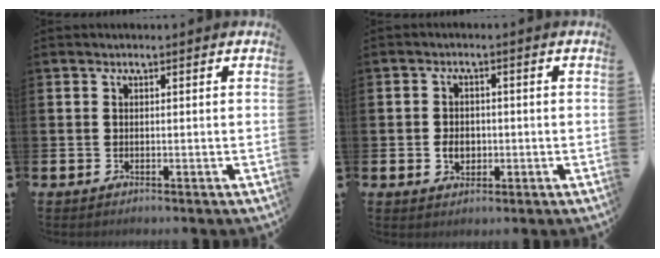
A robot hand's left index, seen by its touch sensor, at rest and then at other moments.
{"total": 2.9, "force": [-0.5, 2.3, 1.7], "torque": [-0.018, -0.002, -0.017]}